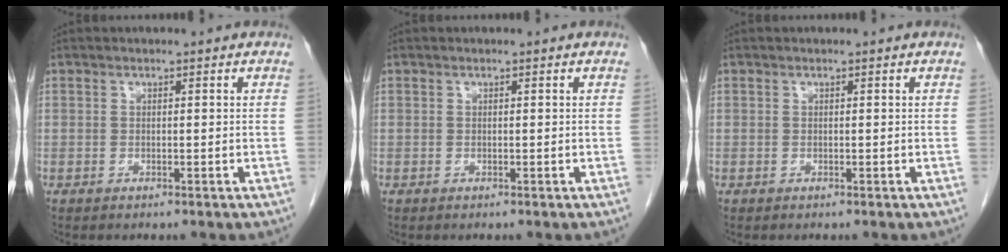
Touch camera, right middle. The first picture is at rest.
{"total": 0.0}
{"total": 0.0}